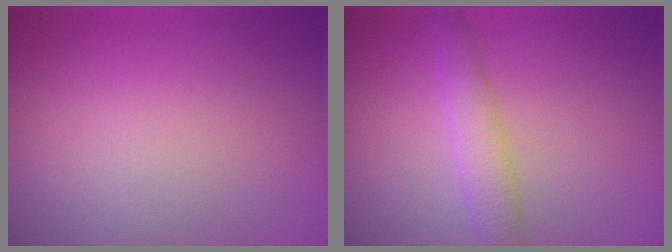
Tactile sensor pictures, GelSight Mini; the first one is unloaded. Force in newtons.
{"total": 2.7, "press": 2.7, "slide": 0.1}